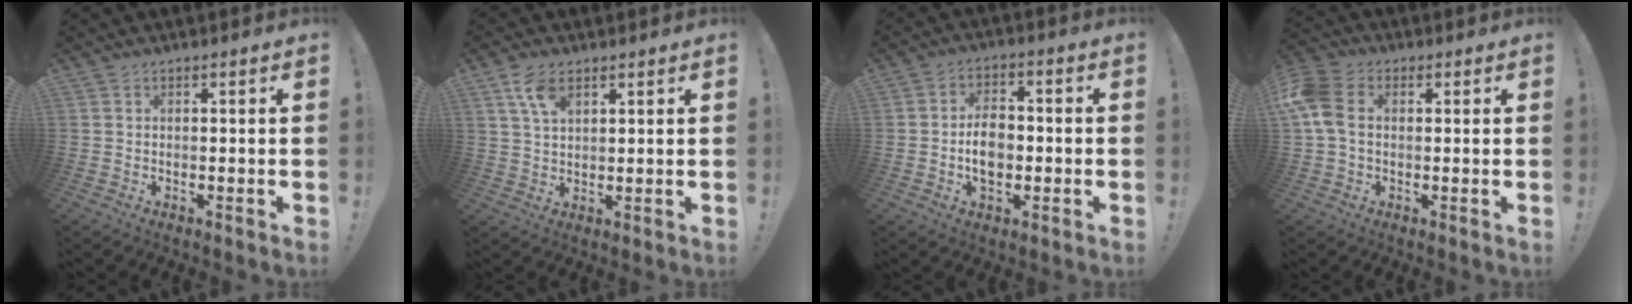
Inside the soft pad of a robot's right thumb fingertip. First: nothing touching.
{"total": 6.4, "force": [3.6, 3.1, 4.3], "torque": [-0.076, -0.013, 0.067]}
{"total": 8.8, "force": [-1.2, 6.3, 6.1], "torque": [-0.099, 0.005, -0.023]}
{"total": 10.2, "force": [1.3, 7.1, 7.2], "torque": [-0.157, 0.005, 0.027]}